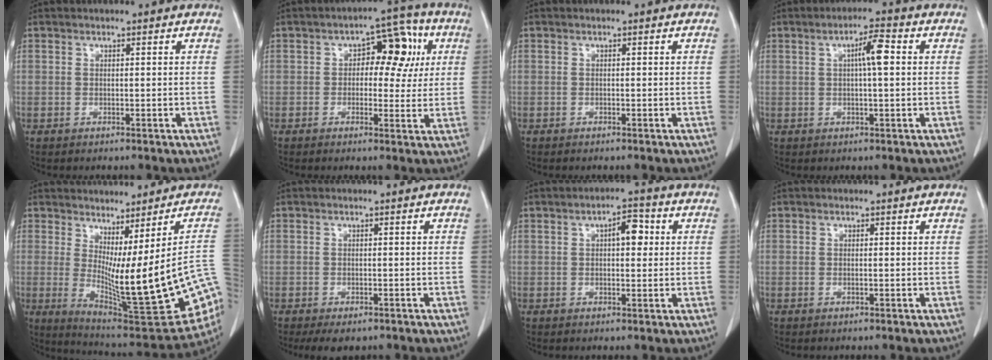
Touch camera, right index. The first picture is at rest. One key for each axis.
{"total": 8.6, "fx": 1.8, "fy": 4.7, "fz": 7.0, "tx": -0.078, "ty": 0.034, "tz": 0.025}
{"total": 0.0}
{"total": 4.7, "fx": 0.9, "fy": 0.5, "fz": 4.5, "tx": -0.076, "ty": 0.008, "tz": 0.014}
{"total": 19.9, "fx": -2.9, "fy": 2.9, "fz": 19.4, "tx": -0.226, "ty": -0.024, "tz": -0.017}
{"total": 3.7, "fx": -2.6, "fy": 1.9, "fz": 1.7, "tx": -0.018, "ty": -0.003, "tz": -0.032}
{"total": 4.4, "fx": 1.1, "fy": 1.8, "fz": 3.9, "tx": -0.057, "ty": 0.014, "tz": 0.015}
{"total": 0.0}